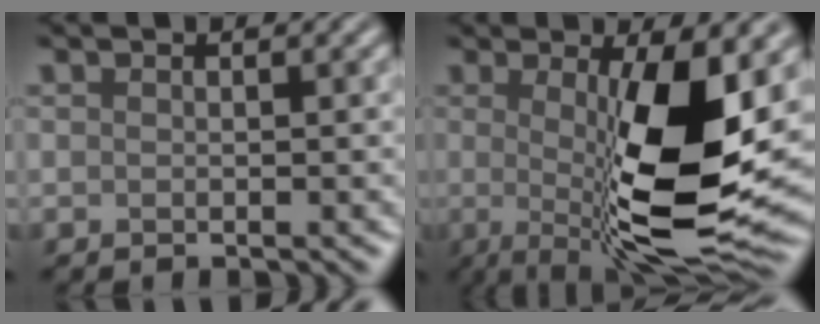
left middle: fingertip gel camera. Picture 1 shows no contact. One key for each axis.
{"total": 12.1, "fx": -0.5, "fy": 3.0, "fz": 11.7, "tx": -0.180, "ty": -0.018, "tz": -0.002}